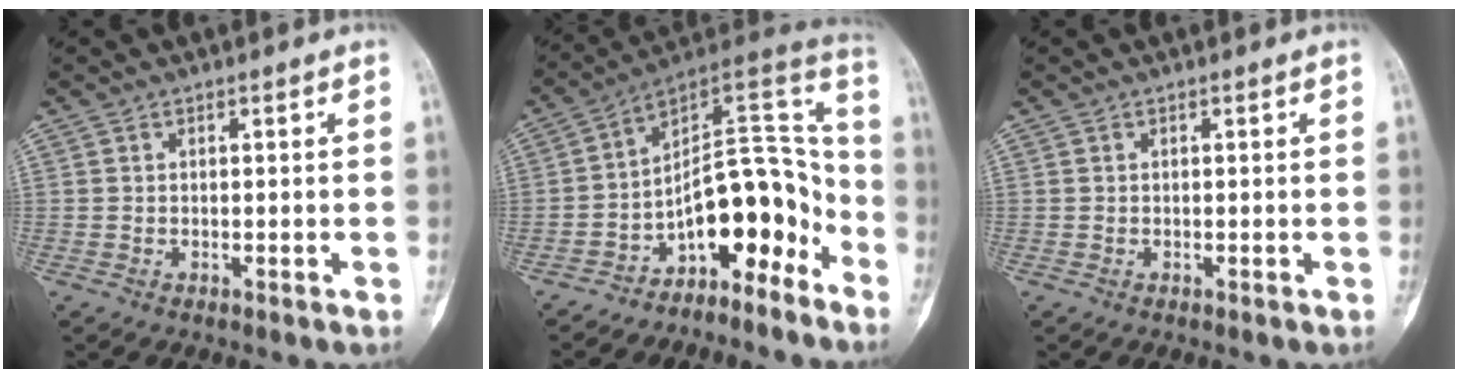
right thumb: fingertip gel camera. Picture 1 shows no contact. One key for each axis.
{"total": 14.8, "fx": -8.4, "fy": 7.4, "fz": 9.6, "tx": -0.096, "ty": 0.140, "tz": -0.134}
{"total": 0.0}